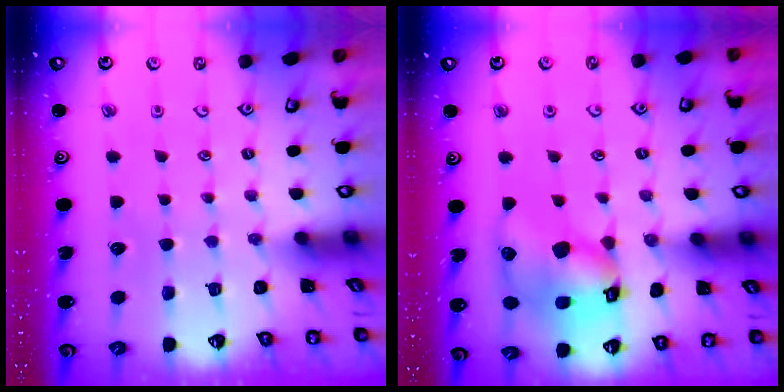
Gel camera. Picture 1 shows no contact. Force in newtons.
{"total": 14.4, "press": 14.2, "slide": 2.0}